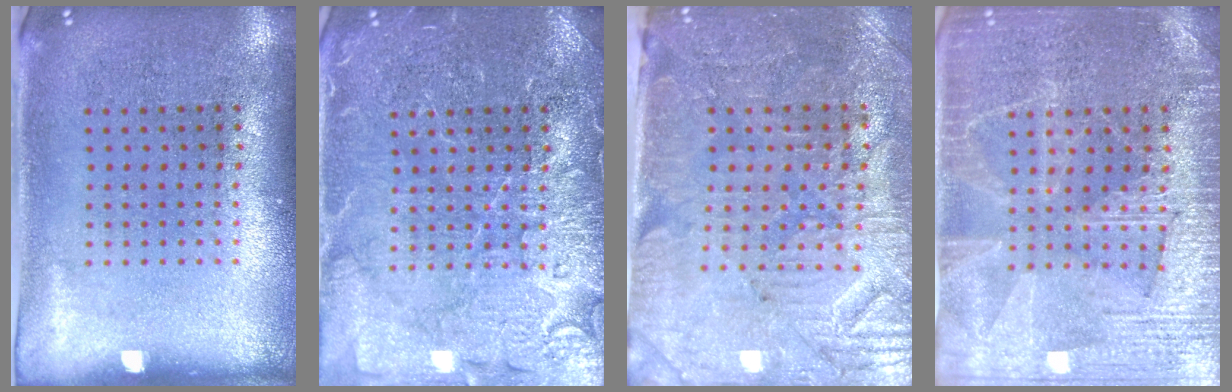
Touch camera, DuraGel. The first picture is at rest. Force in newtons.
{"total": 6.1, "press": 6.1, "slide": 0.9}
{"total": 3.8, "press": 3.5, "slide": 1.3}
{"total": 3.7, "press": 3.6, "slide": 0.7}